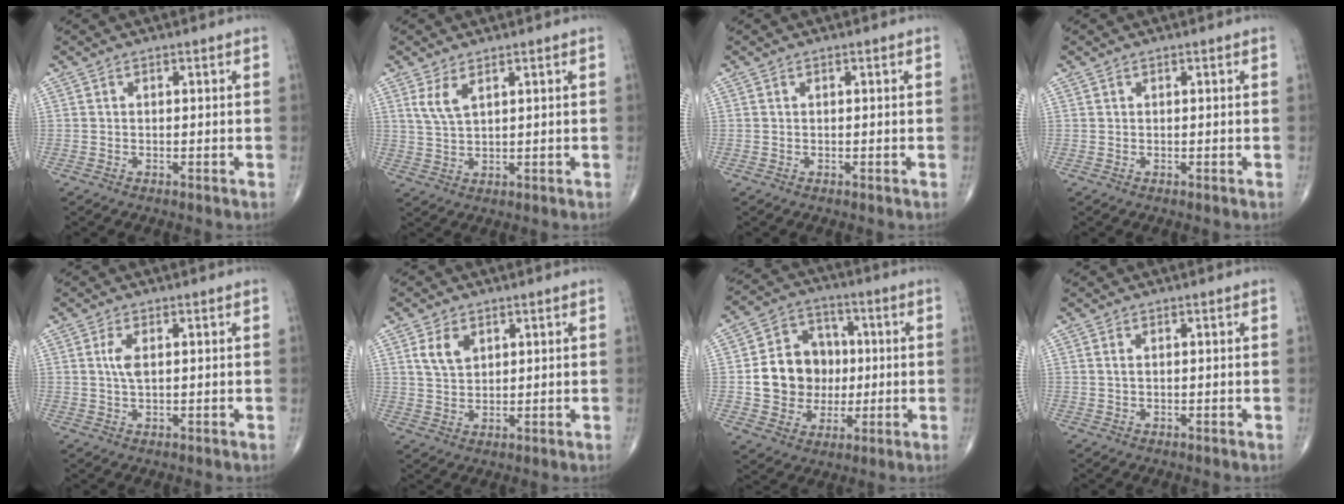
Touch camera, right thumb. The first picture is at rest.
{"total": 4.0, "force": [2.1, 1.5, 3.0], "torque": [-0.064, -0.009, 0.051]}
{"total": 0.0}
{"total": 0.0}
{"total": 3.0, "force": [0.7, 1.2, 2.7], "torque": [-0.058, 0.001, 0.015]}
{"total": 5.0, "force": [2.3, 3.2, 3.1], "torque": [-0.047, -0.011, 0.048]}
{"total": 13.6, "force": [0.0, 11.8, 6.7], "torque": [-0.071, 0.022, 0.006]}
{"total": 0.9, "force": [0.3, 0.4, 0.7], "torque": [-0.018, 0.005, 0.008]}